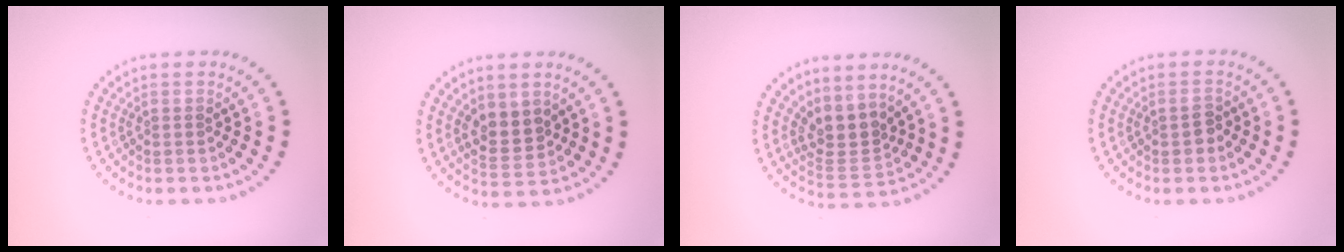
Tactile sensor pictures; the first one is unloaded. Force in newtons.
{"total": 2.8, "press": 2.7, "slide": 0.9}
{"total": 3.2, "press": 2.5, "slide": 2.1}
{"total": 1.3, "press": 1.3, "slide": 0.1}